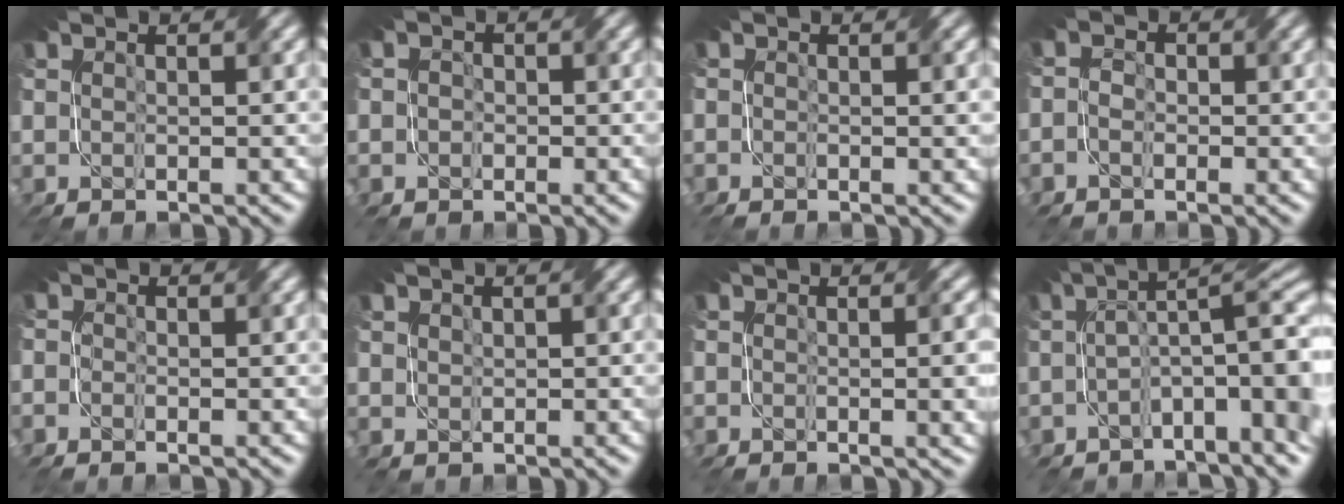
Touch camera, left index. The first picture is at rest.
{"total": 1.7, "force": [-1.2, 1.0, -0.6], "torque": [0.017, 0.003, -0.009]}
{"total": 1.3, "force": [-1.2, 0.1, 0.4], "torque": [0.003, -0.003, -0.007]}
{"total": 2.1, "force": [-1.7, 1.1, -0.3], "torque": [0.012, 0.002, -0.020]}
{"total": 1.6, "force": [-1.5, 0.2, -0.5], "torque": [0.010, -0.001, -0.016]}
{"total": 1.2, "force": [-0.6, 0.0, -1.0], "torque": [0.014, -0.002, 0.012]}
{"total": 3.9, "force": [-1.3, 1.6, 3.3], "torque": [0.001, 0.009, -0.007]}
{"total": 7.6, "force": [-2.5, 2.1, 6.8], "torque": [-0.102, 0.003, -0.025]}